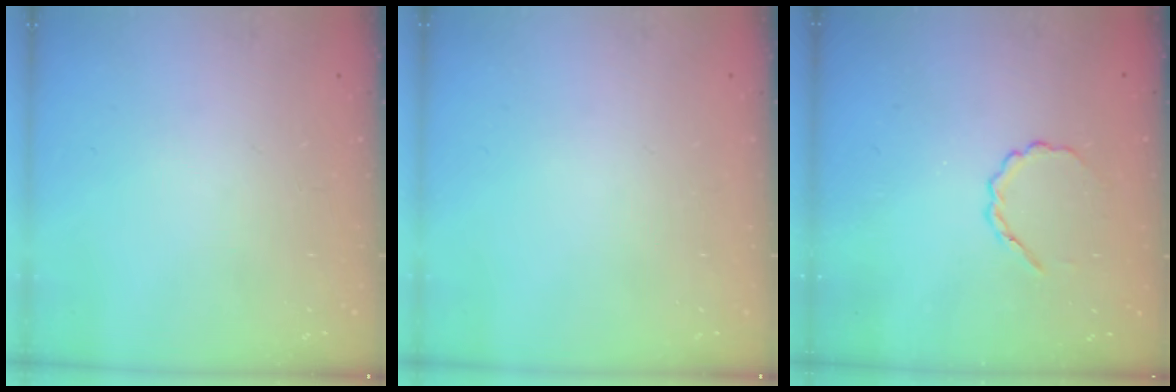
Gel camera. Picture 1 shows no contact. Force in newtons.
{"total": 0.0}
{"total": 3.3, "press": 3.1, "slide": 1.2}